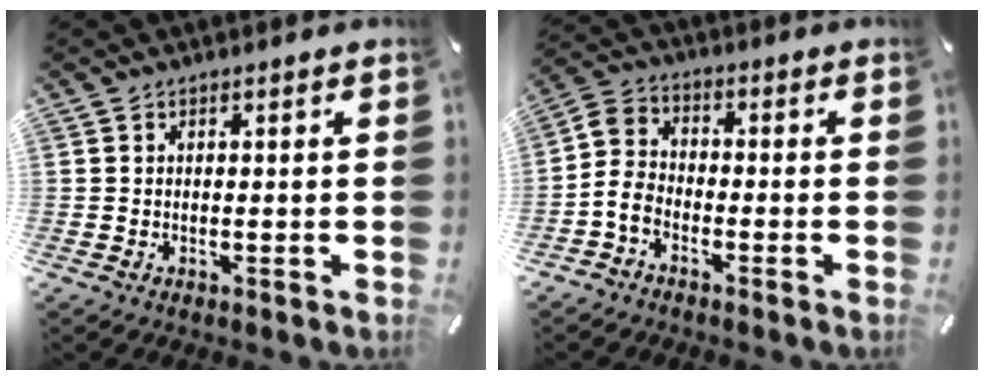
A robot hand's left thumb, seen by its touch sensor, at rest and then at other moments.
{"total": 5.8, "force": [-3.7, 3.6, 2.7], "torque": [-0.070, 0.008, -0.073]}